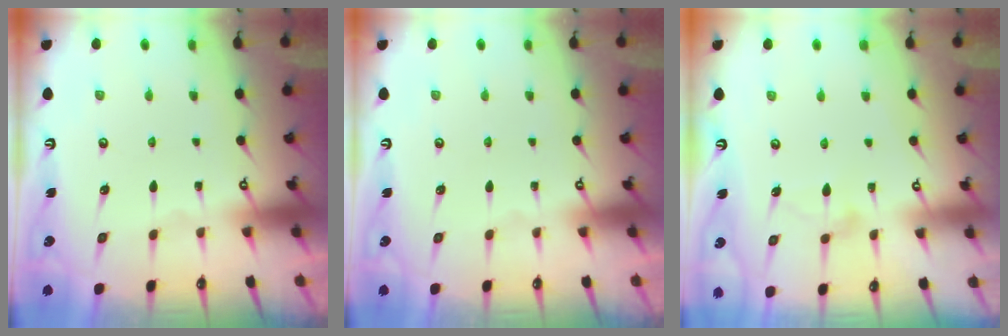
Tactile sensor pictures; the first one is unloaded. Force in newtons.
{"total": 0.0}
{"total": 9.7, "press": 9.7, "slide": 0.4}